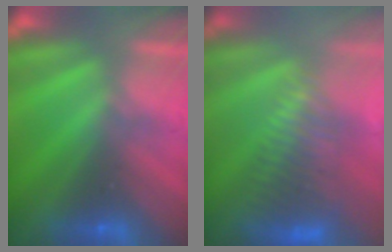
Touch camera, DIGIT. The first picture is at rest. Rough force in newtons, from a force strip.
{"total": 5.1}